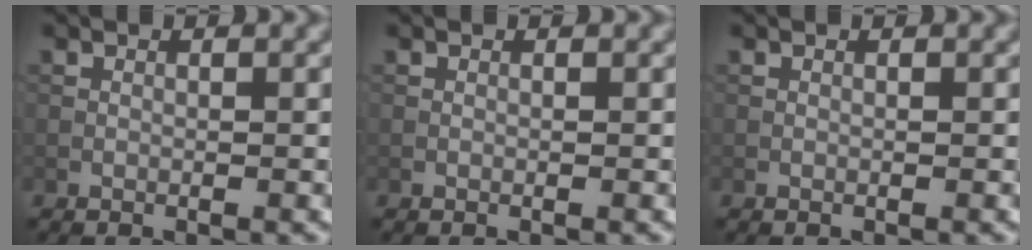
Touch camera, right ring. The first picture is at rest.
{"total": 0.0}
{"total": 0.0}